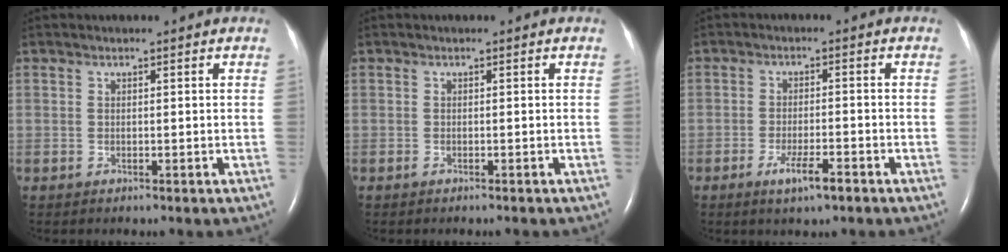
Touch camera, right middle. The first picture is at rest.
{"total": 0.7, "force": [-0.6, 0.1, 0.4], "torque": [-0.013, -0.003, -0.008]}
{"total": 4.4, "force": [-2.7, 0.6, 3.5], "torque": [-0.068, -0.005, -0.047]}